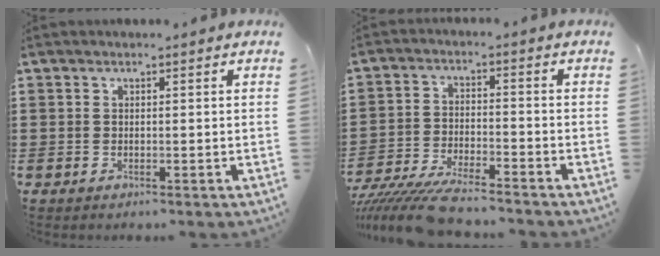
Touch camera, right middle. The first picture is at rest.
{"total": 7.8, "force": [-7.3, 0.4, 2.9], "torque": [-0.070, -0.007, -0.144]}